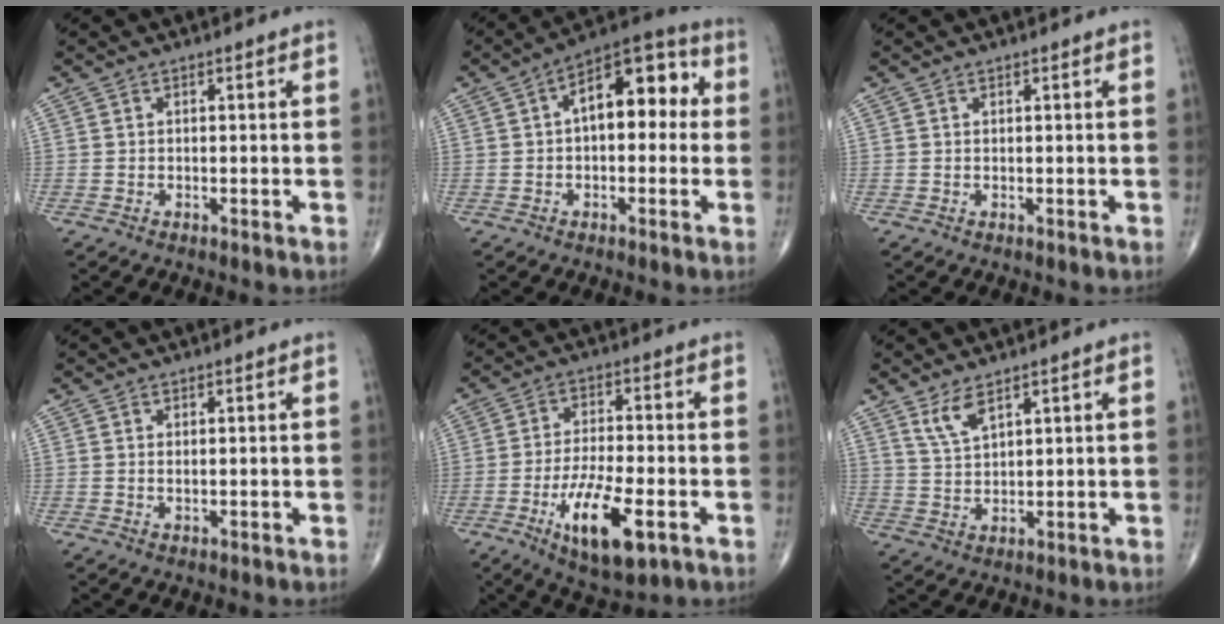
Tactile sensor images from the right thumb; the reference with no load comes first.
{"total": 13.1, "force": [1.6, 7.0, 10.9], "torque": [-0.128, 0.040, 0.010]}
{"total": 0.0}
{"total": 0.9, "force": [0.3, 0.3, 0.8], "torque": [-0.015, -0.004, 0.007]}
{"total": 13.0, "force": [-5.0, 4.5, 11.2], "torque": [-0.196, 0.004, -0.078]}
{"total": 4.6, "force": [3.2, 1.5, 3.0], "torque": [-0.059, -0.021, 0.069]}